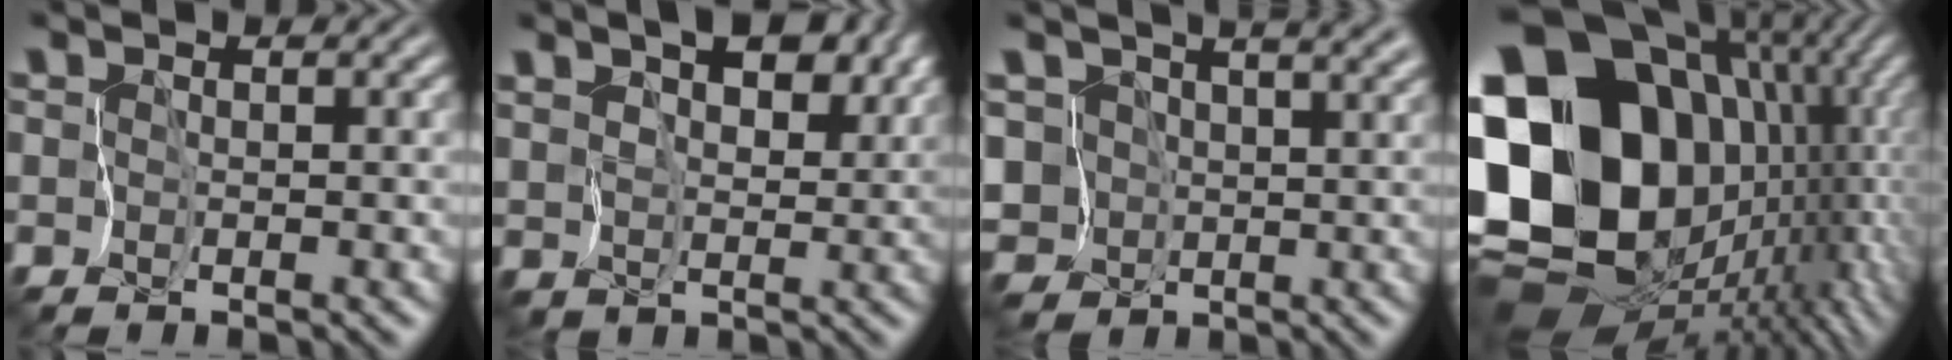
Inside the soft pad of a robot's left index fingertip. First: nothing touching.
{"total": 6.6, "force": [3.7, 3.5, 4.2], "torque": [-0.081, 0.008, 0.049]}
{"total": 7.4, "force": [2.8, 5.0, 4.7], "torque": [-0.097, 0.018, 0.038]}
{"total": 21.7, "force": [0.6, 17.4, 13.0], "torque": [-0.298, -0.017, 0.029]}